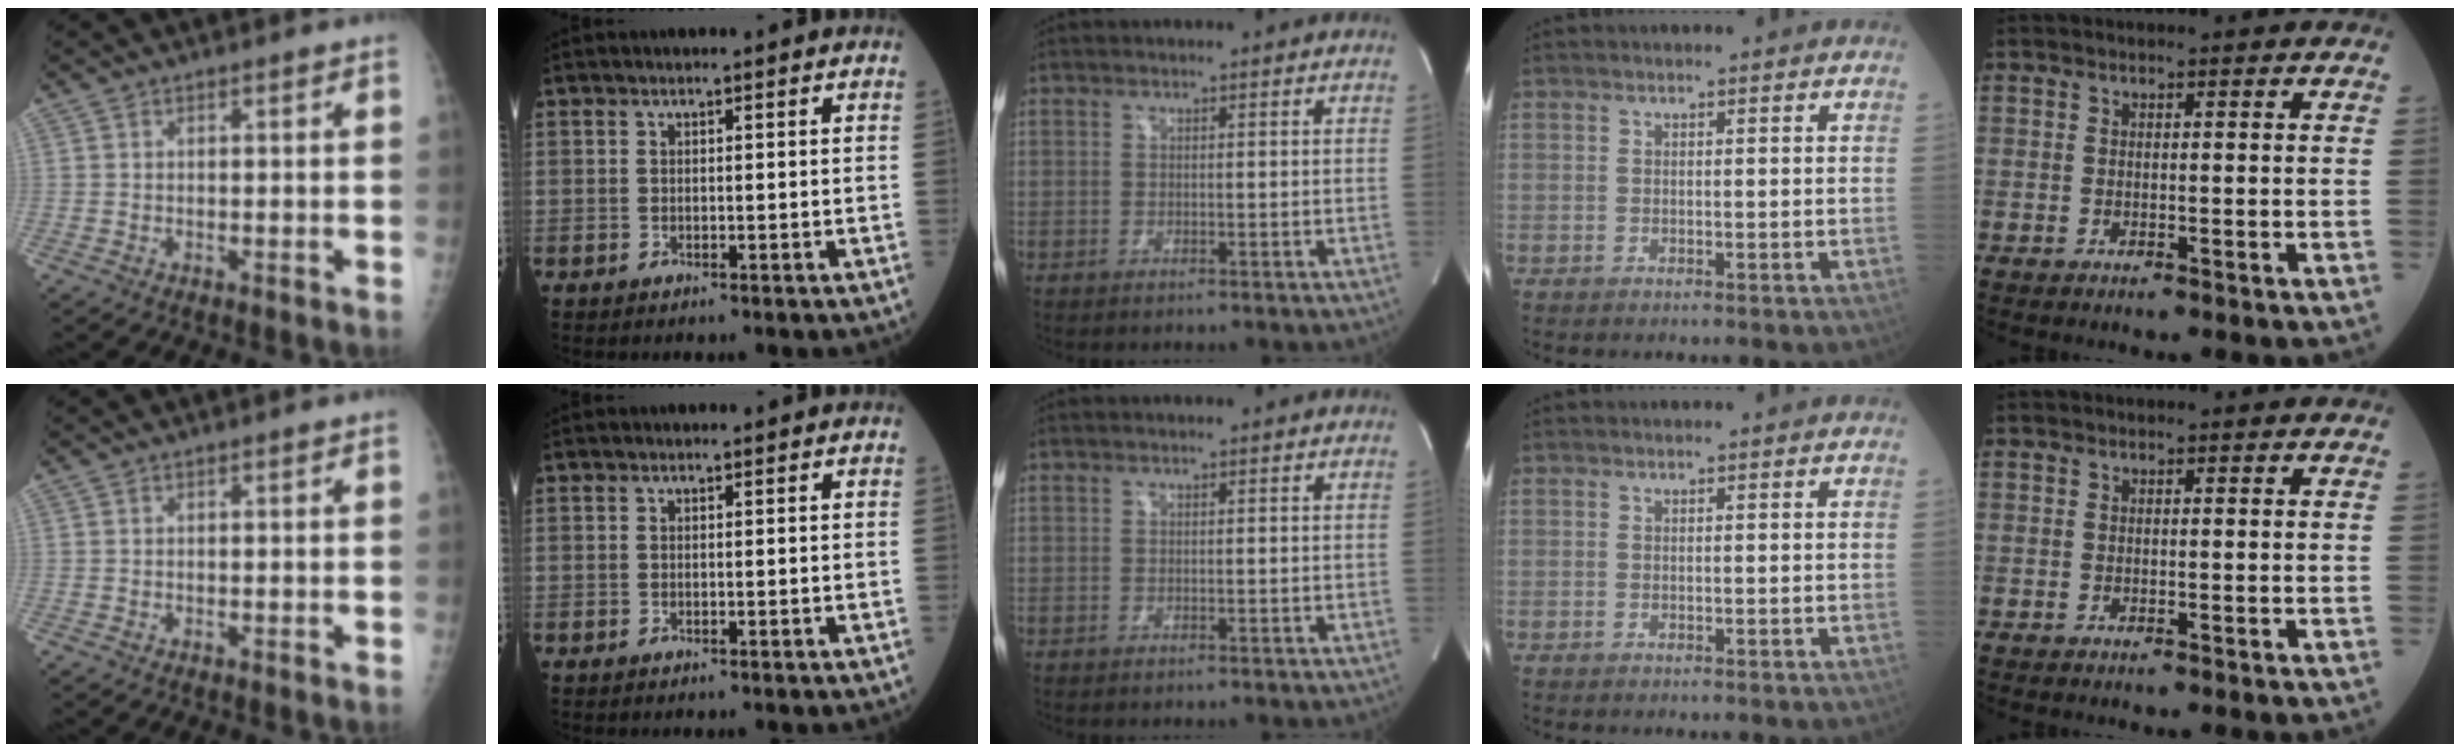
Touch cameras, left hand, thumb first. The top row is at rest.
{}